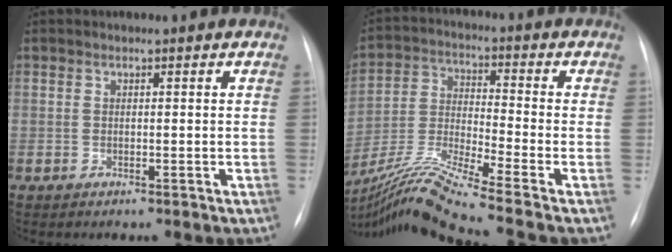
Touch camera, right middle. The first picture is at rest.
{"total": 14.7, "force": [-12.0, -2.5, 8.2], "torque": [-0.173, -0.021, -0.224]}